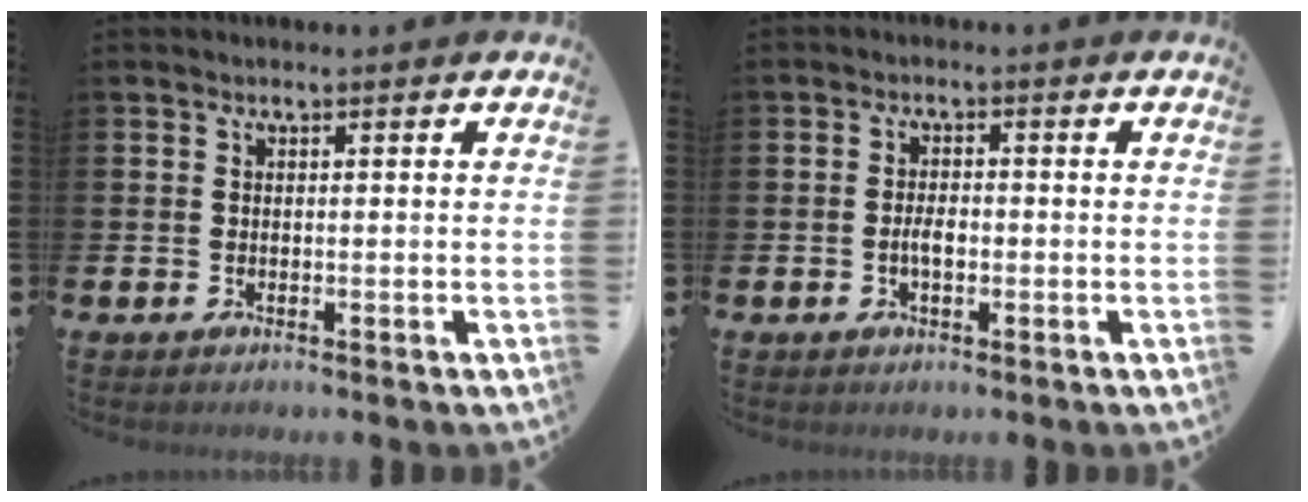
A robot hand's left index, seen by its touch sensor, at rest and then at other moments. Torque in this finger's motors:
{"motor_torque": [0.13, 0.13, 0.05, 0.07]}